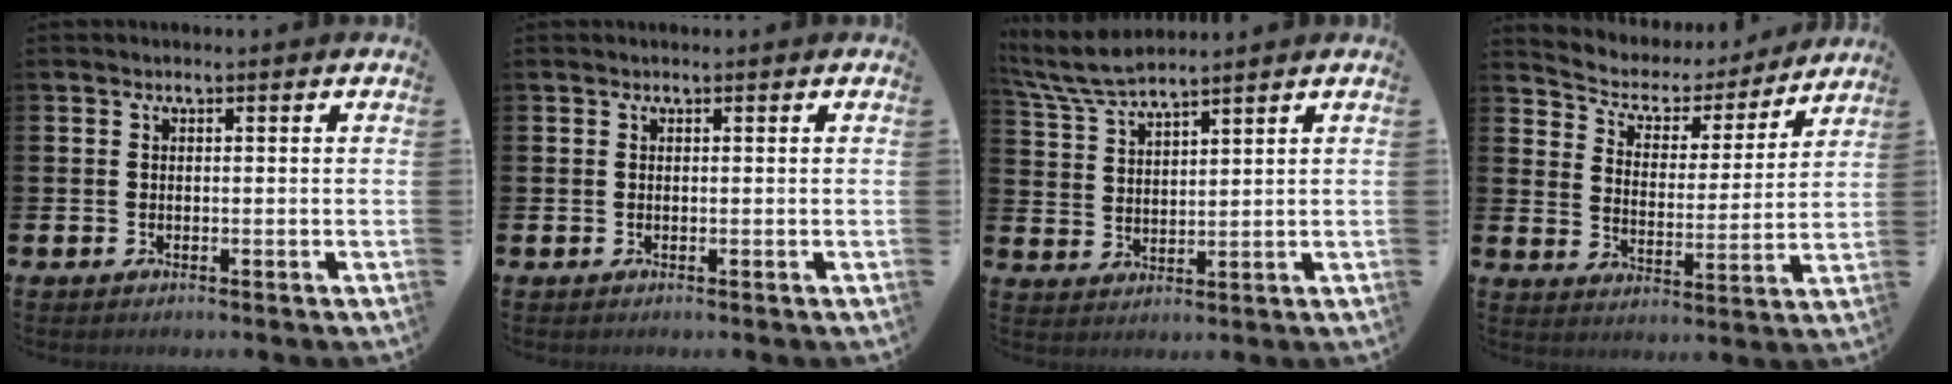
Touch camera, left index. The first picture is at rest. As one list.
[{"total": 0.0}, {"total": 5.8, "force": [5.4, 0.3, 1.9], "torque": [-0.058, -0.021, 0.100]}, {"total": 4.8, "force": [4.2, 2.2, 0.6], "torque": [-0.043, -0.034, 0.067]}]